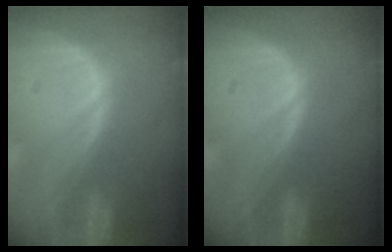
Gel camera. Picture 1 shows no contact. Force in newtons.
{"total": 0.0}